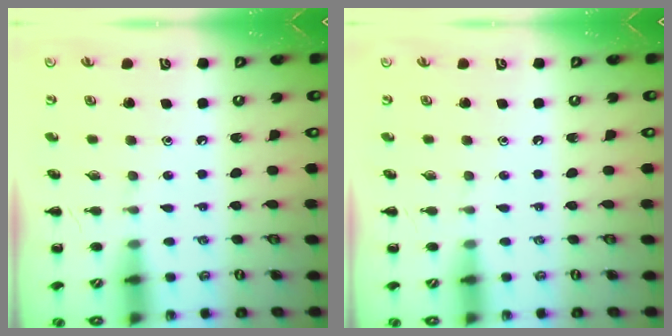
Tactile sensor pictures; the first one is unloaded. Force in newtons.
{"total": 0.0}